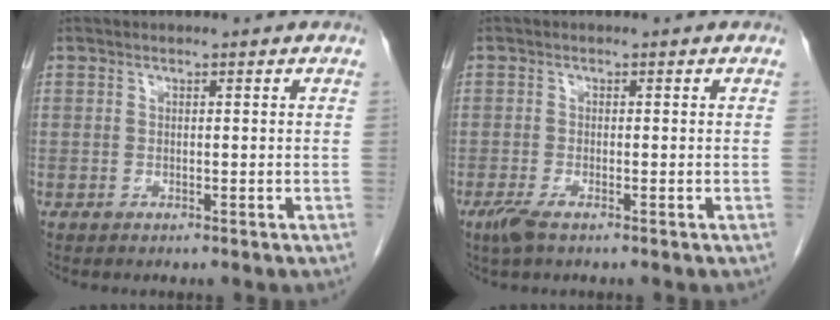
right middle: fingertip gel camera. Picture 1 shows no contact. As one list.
[{"total": 2.4, "force": [-1.5, 0.4, 1.8], "torque": [-0.041, -0.006, -0.031]}]